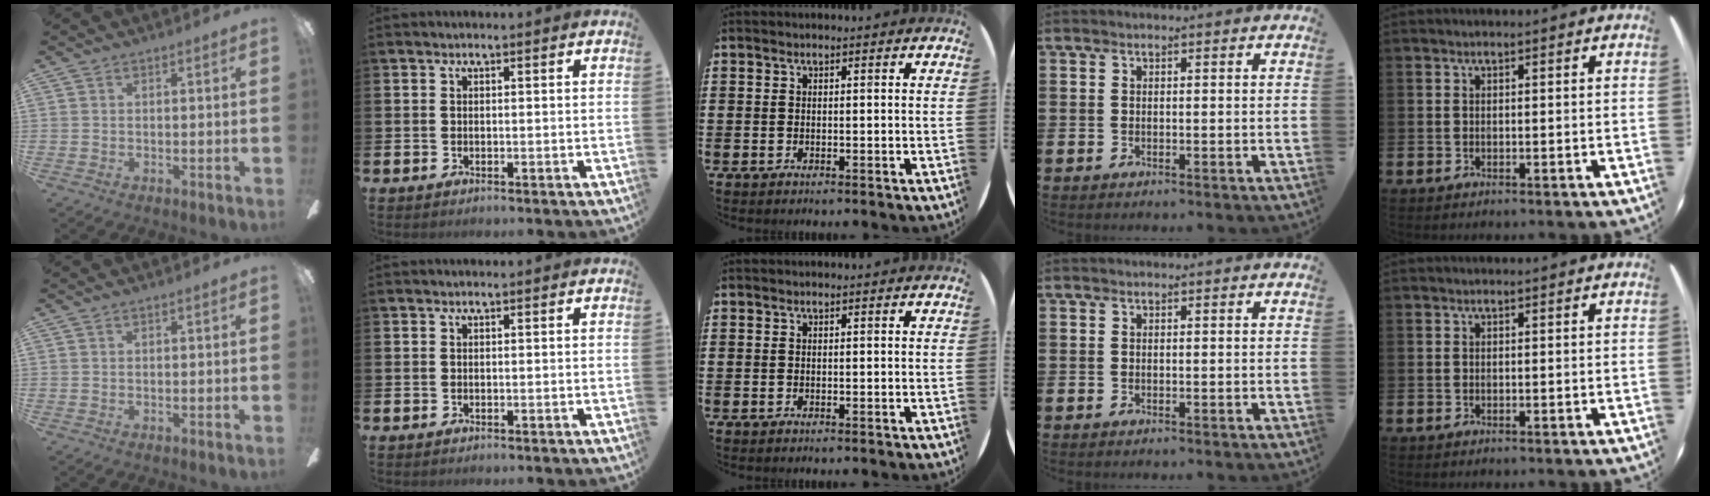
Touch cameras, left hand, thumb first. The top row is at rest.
{}